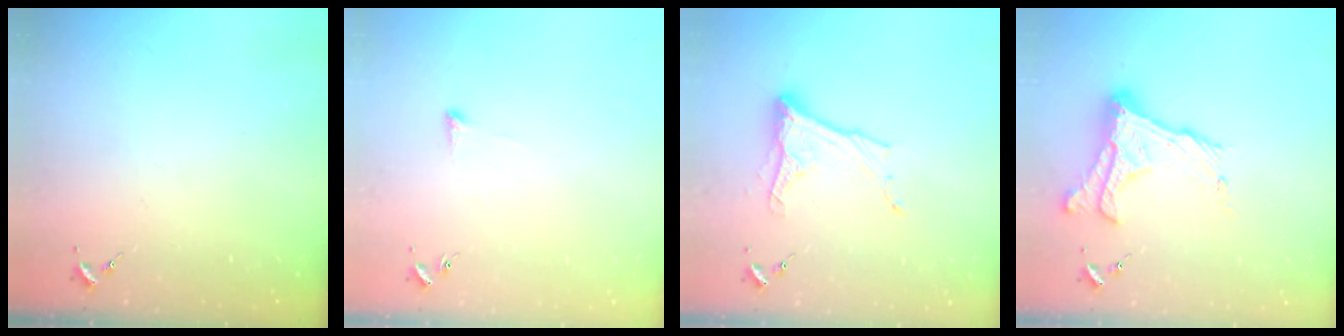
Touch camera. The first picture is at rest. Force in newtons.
{"total": 3.6, "press": 3.5, "slide": 0.5}
{"total": 13.2, "press": 13.2, "slide": 0.8}
{"total": 16.3, "press": 16.3, "slide": 1.0}